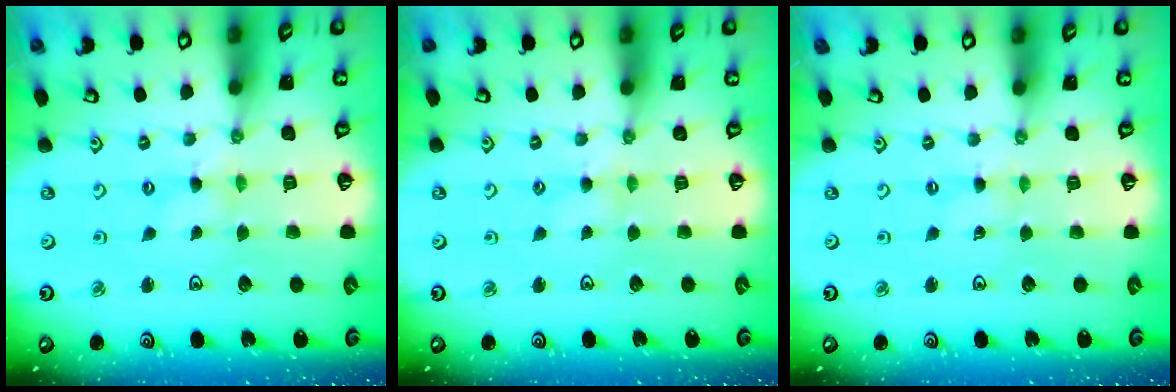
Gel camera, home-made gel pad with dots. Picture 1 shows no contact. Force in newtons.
{"total": 2.3, "press": 2.3, "slide": 0.4}
{"total": 0.0}